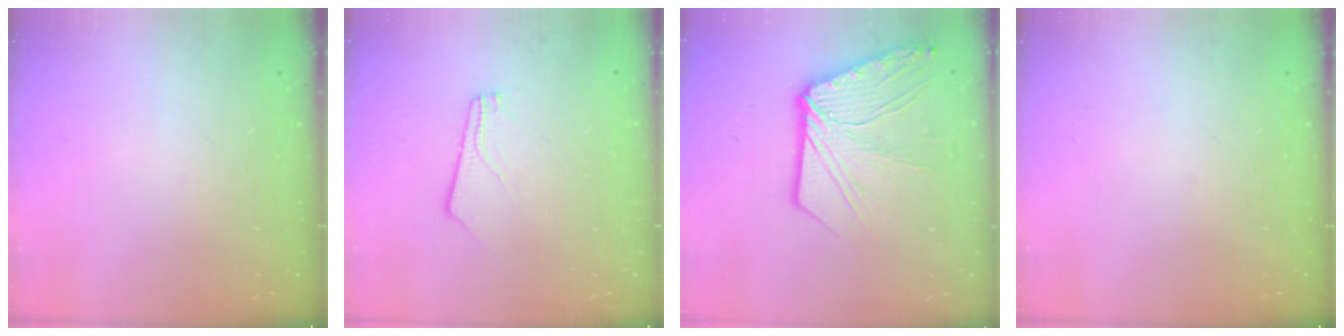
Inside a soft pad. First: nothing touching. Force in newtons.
{"total": 2.5, "press": 2.5, "slide": 0.3}
{"total": 15.7, "press": 15.6, "slide": 1.8}
{"total": 0.0}